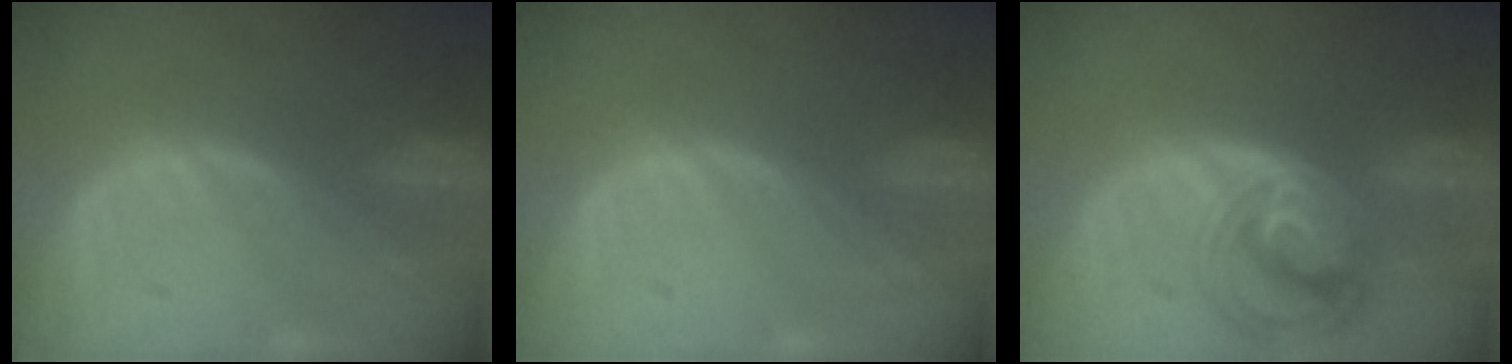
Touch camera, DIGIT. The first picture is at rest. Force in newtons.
{"total": 0.0}
{"total": 8.5, "press": 7.4, "slide": 4.3}